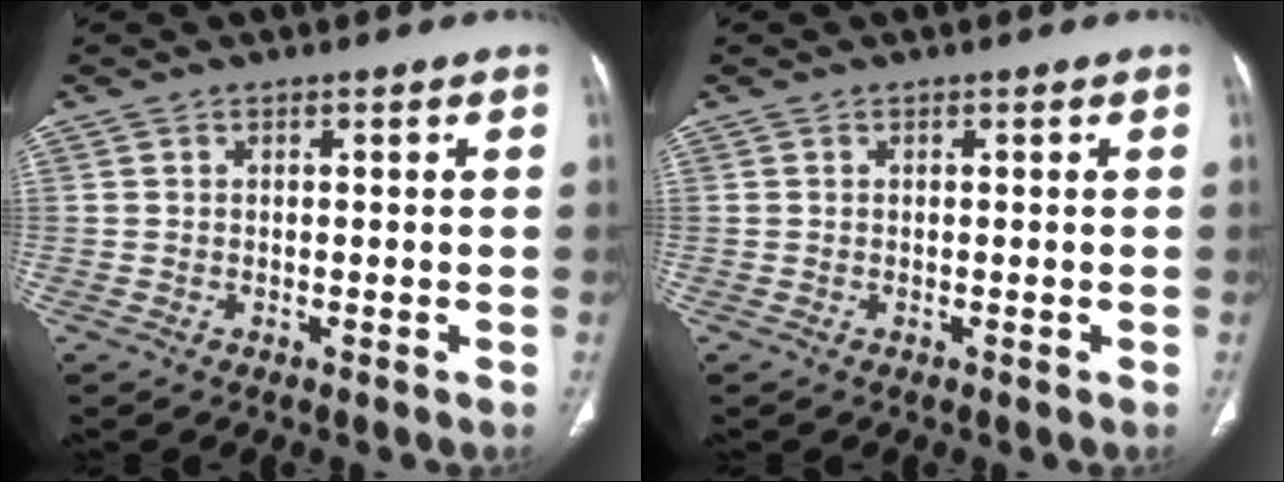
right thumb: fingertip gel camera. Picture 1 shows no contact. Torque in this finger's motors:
{"motor_torque": [0.04, 0.04, 0.25, -0.08, -0.01]}